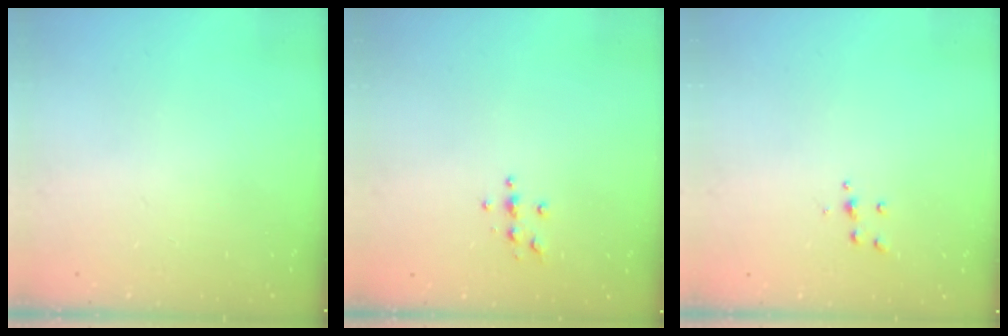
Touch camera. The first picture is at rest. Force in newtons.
{"total": 3.7, "press": 3.7, "slide": 0.4}
{"total": 3.6, "press": 3.6, "slide": 0.3}